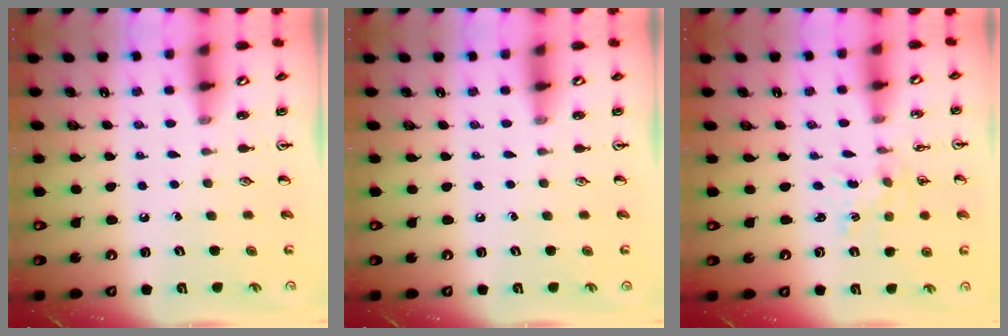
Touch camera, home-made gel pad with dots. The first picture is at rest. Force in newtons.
{"total": 0.0}
{"total": 0.0}